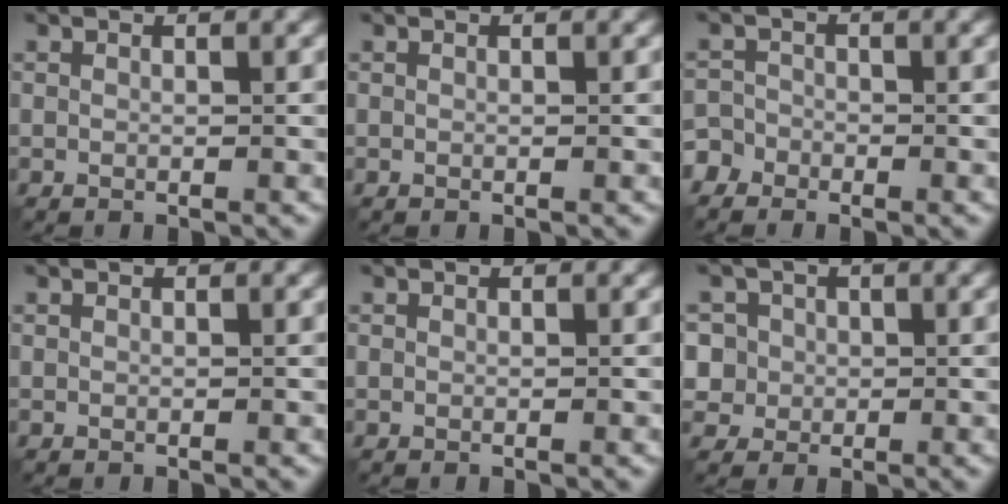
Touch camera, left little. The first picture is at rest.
{"total": 0.0}
{"total": 2.9, "force": [-2.3, 1.7, 0.2], "torque": [0.004, -0.002, -0.045]}
{"total": 0.0}
{"total": 0.0}
{"total": 4.9, "force": [1.0, 4.6, 1.3], "torque": [-0.026, 0.033, 0.005]}